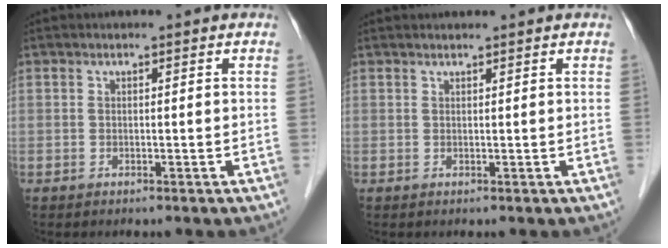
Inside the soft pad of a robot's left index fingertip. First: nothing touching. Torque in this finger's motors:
{"motor_torque": [0.21, 0.13, 0.03, 0.02]}